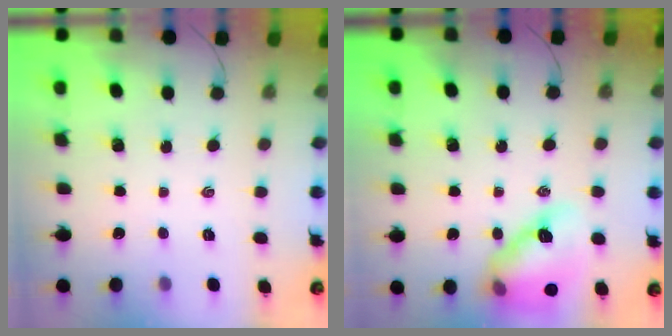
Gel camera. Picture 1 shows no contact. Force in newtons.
{"total": 15.3, "press": 14.7, "slide": 4.2}